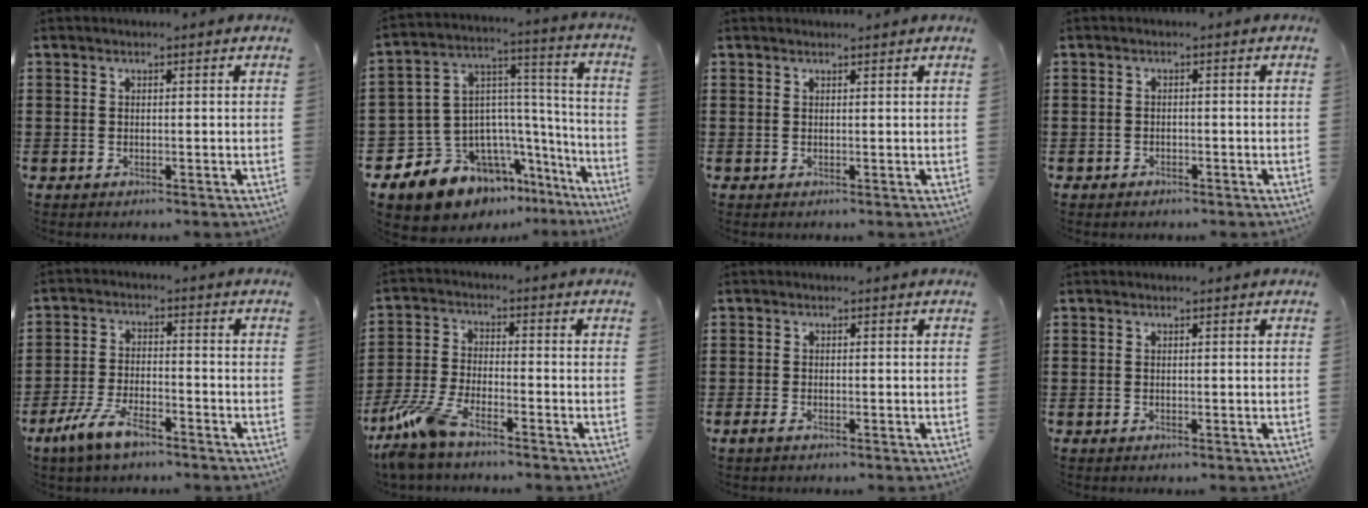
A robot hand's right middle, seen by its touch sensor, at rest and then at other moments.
{"total": 11.7, "force": [-9.6, 6.2, 2.7], "torque": [-0.081, -0.001, -0.177]}
{"total": 0.5, "force": [0.5, 0.0, 0.0], "torque": [-0.002, 0.001, 0.010]}
{"total": 0.9, "force": [-0.7, 0.5, 0.0], "torque": [-0.003, 0.001, -0.016]}
{"total": 6.7, "force": [-4.6, 2.0, 4.4], "torque": [-0.104, -0.004, -0.091]}
{"total": 7.4, "force": [-5.5, 1.7, 4.6], "torque": [-0.129, -0.017, -0.112]}
{"total": 0.9, "force": [-0.5, 0.2, 0.6], "torque": [-0.023, -0.008, -0.011]}
{"total": 0.0}